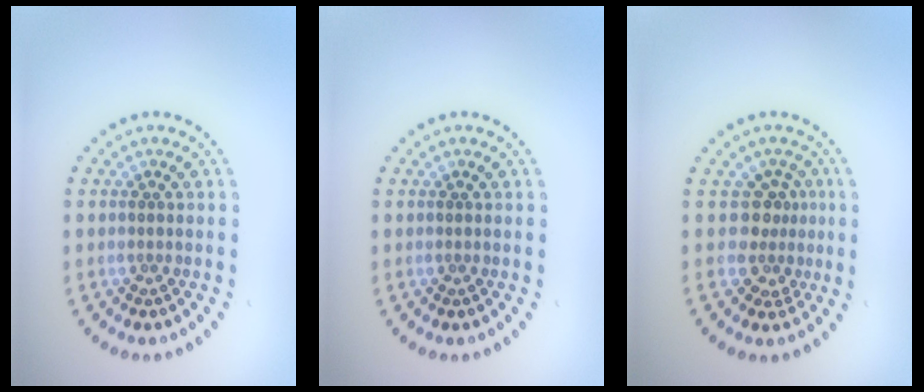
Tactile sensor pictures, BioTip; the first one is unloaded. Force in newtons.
{"total": 0.0}
{"total": 2.6, "press": 1.7, "slide": 2.0}